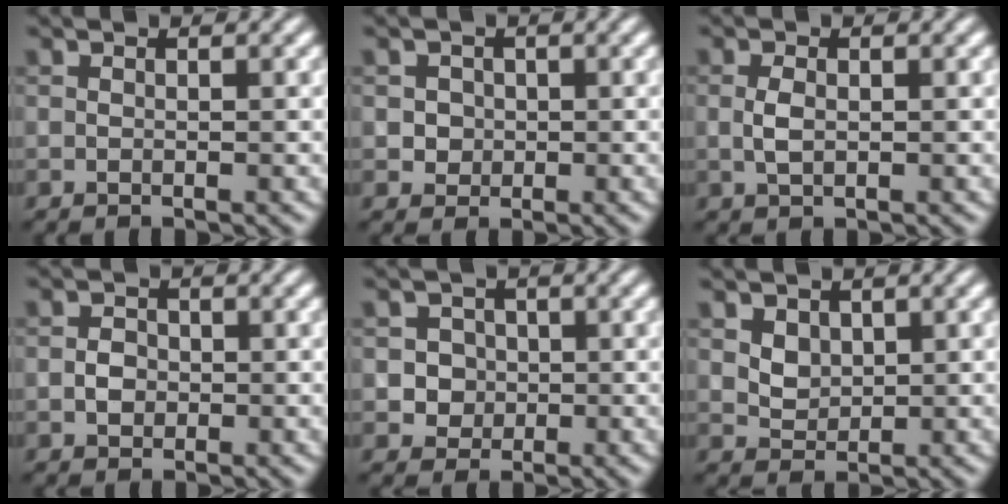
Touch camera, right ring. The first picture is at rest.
{"total": 1.7, "force": [0.2, 1.6, 0.5], "torque": [0.002, 0.002, 0.014]}
{"total": 1.5, "force": [0.0, 0.8, 1.2], "torque": [-0.031, -0.001, 0.001]}
{"total": 1.5, "force": [-0.3, 1.2, 0.8], "torque": [-0.013, 0.002, -0.010]}
{"total": 2.7, "force": [0.1, 2.6, 0.9], "torque": [0.006, 0.006, 0.002]}
{"total": 2.2, "force": [1.0, 1.6, 1.1], "torque": [-0.023, -0.003, 0.027]}